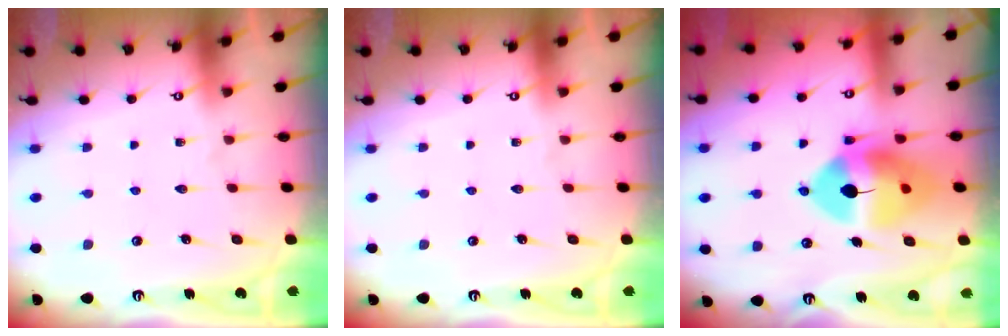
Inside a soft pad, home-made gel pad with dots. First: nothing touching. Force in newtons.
{"total": 0.0}
{"total": 13.9, "press": 13.8, "slide": 1.9}